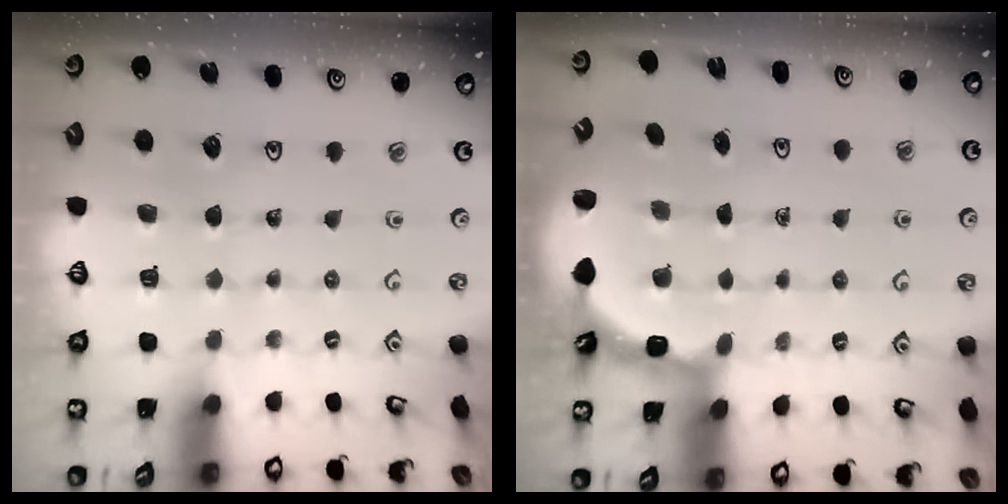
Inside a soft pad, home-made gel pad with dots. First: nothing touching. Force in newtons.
{"total": 3.2, "press": 2.5, "slide": 2.0}